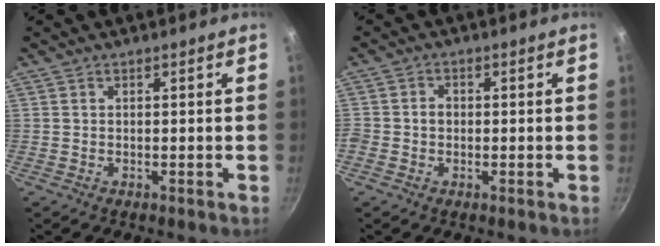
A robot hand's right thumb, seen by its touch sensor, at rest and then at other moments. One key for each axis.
{"total": 2.3, "fx": -0.4, "fy": 2.0, "fz": 1.0, "tx": -0.010, "ty": 0.010, "tz": -0.011}